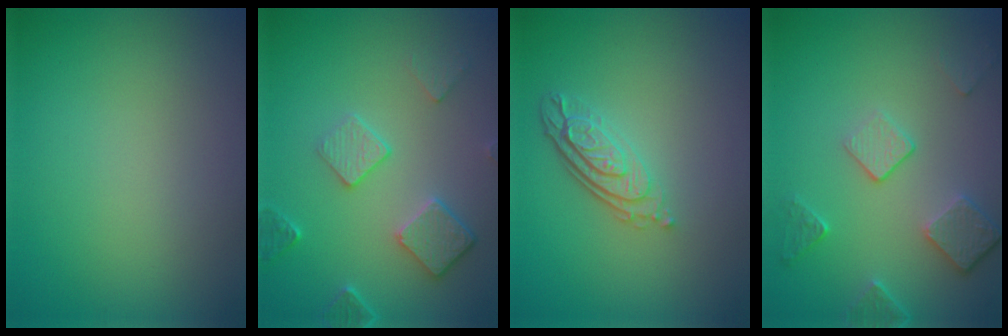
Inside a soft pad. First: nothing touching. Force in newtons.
{"total": 3.8, "press": 3.2, "slide": 2.0}
{"total": 3.8, "press": 2.7, "slide": 2.6}
{"total": 3.7, "press": 2.9, "slide": 2.4}